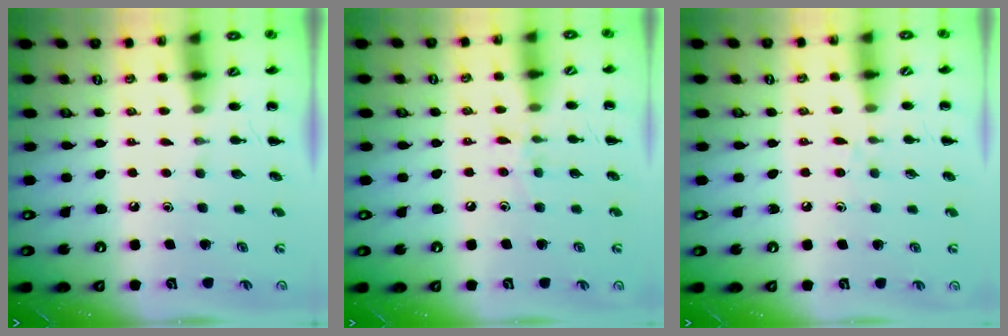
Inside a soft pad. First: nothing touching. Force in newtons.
{"total": 7.1, "press": 6.9, "slide": 1.7}
{"total": 5.5, "press": 5.1, "slide": 2.2}